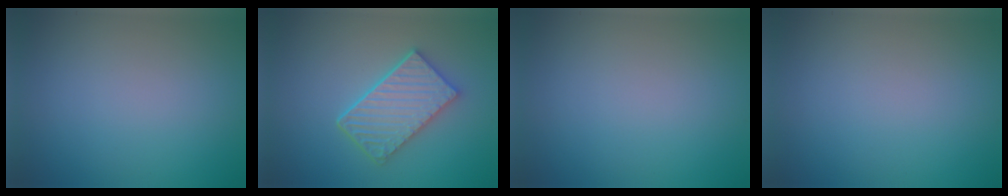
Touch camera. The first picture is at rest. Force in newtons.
{"total": 5.0, "press": 4.2, "slide": 2.8}
{"total": 0.0}
{"total": 0.0}